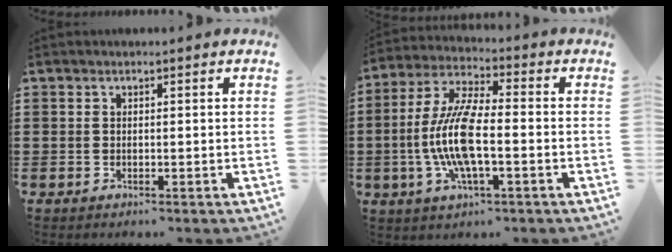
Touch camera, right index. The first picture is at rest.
{"total": 10.6, "force": [-2.0, 3.2, 9.9], "torque": [-0.220, -0.012, -0.044]}